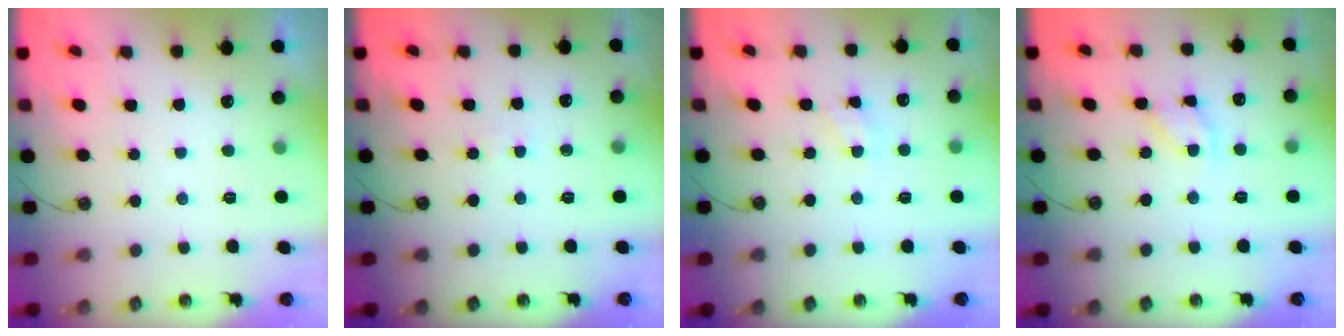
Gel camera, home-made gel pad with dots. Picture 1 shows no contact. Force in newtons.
{"total": 2.8, "press": 2.8, "slide": 0.3}
{"total": 4.0, "press": 4.0, "slide": 0.5}
{"total": 8.5, "press": 8.5, "slide": 0.7}